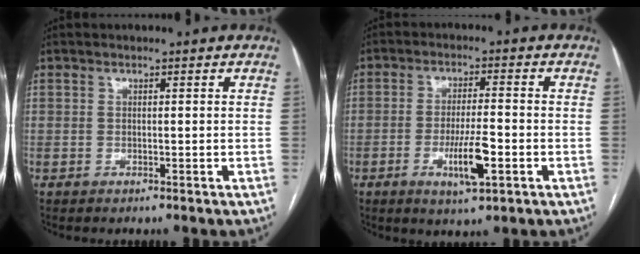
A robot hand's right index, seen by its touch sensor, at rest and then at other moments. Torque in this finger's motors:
{"motor_torque": [1.05, -0.44, 0.60, 0.09]}